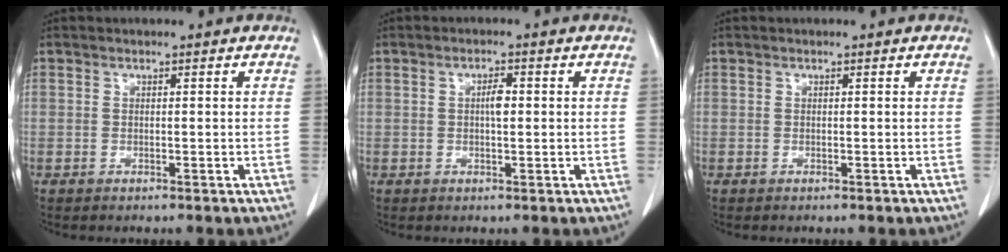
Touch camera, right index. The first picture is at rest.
{"total": 2.2, "force": [0.2, 0.6, 2.1], "torque": [-0.037, 0.003, 0.004]}
{"total": 0.0}